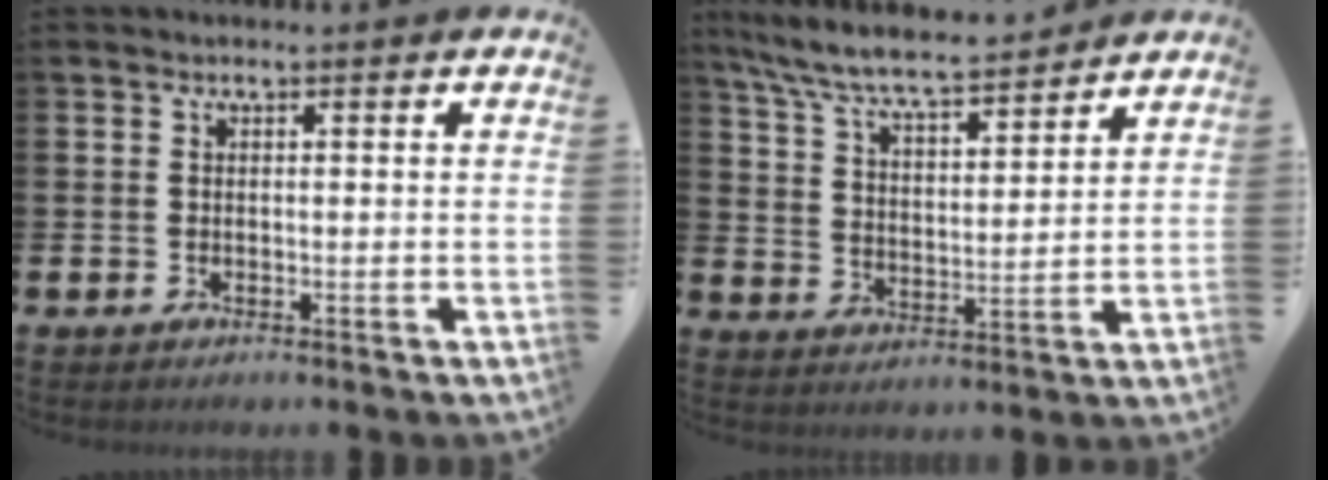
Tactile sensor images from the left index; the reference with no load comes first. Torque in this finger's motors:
{"motor_torque": [0.25, -0.30, 0.76, 0.21]}